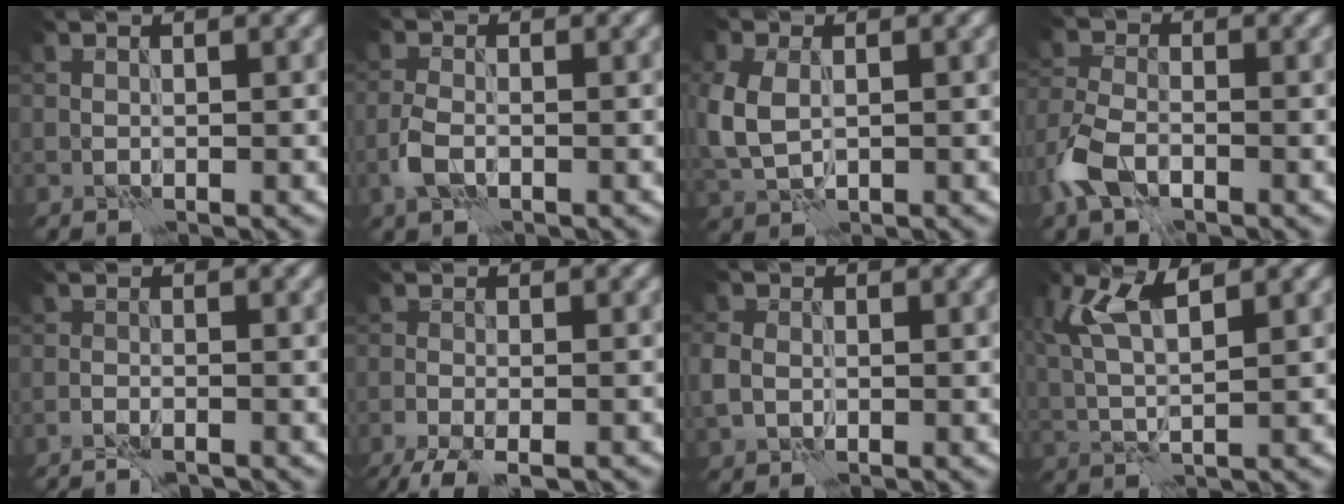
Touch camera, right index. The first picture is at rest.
{"total": 2.3, "force": [-1.0, 1.2, 1.7], "torque": [-0.039, 0.001, -0.027]}
{"total": 4.5, "force": [0.0, 3.2, 3.1], "torque": [-0.088, -0.004, 0.005]}
{"total": 4.4, "force": [-2.4, 2.4, 2.8], "torque": [-0.069, -0.002, -0.059]}
{"total": 2.6, "force": [-2.4, 0.3, 0.9], "torque": [-0.019, 0.003, -0.039]}
{"total": 5.0, "force": [-3.9, 1.0, 3.0], "torque": [-0.052, -0.022, -0.070]}
{"total": 2.6, "force": [-0.3, 2.2, 1.4], "torque": [-0.033, -0.002, -0.005]}
{"total": 5.3, "force": [2.2, 1.5, 4.6], "torque": [-0.103, 0.007, 0.045]}